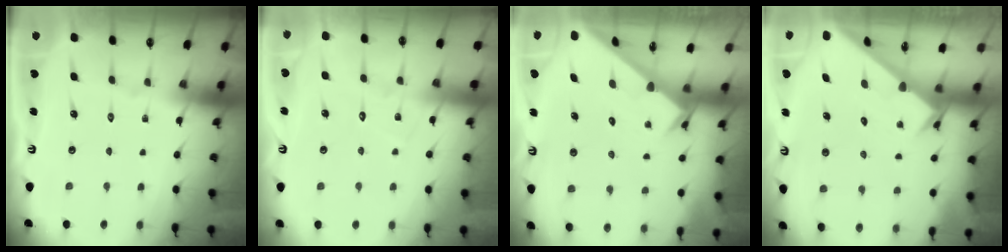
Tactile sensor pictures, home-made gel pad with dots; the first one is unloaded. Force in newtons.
{"total": 5.1, "press": 5.1, "slide": 0.6}
{"total": 2.3, "press": 2.3, "slide": 0.2}
{"total": 2.3, "press": 2.3, "slide": 0.2}